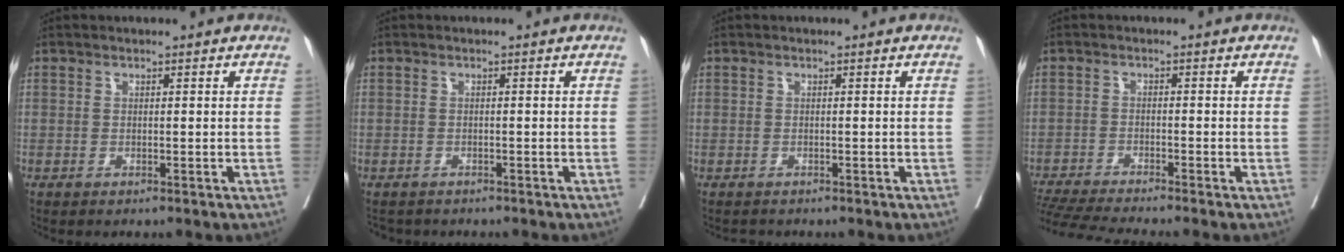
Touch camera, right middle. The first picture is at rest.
{"total": 3.1, "force": [-2.7, 1.3, 0.4], "torque": [-0.011, -0.005, -0.040]}
{"total": 0.8, "force": [-0.7, 0.3, -0.1], "torque": [-0.010, -0.003, -0.014]}
{"total": 8.2, "force": [-7.5, -1.4, 3.0], "torque": [-0.050, -0.019, -0.132]}